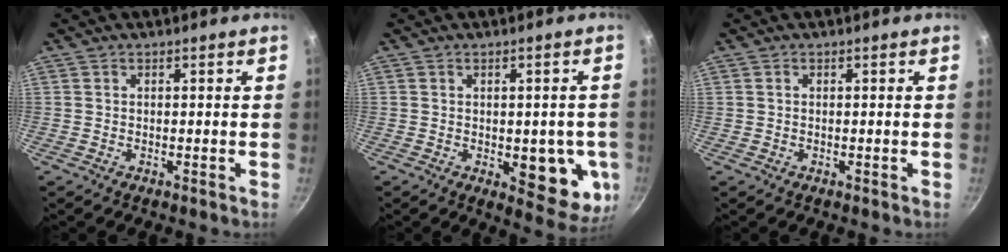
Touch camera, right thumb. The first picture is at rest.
{"total": 10.8, "force": [-1.7, 5.3, 9.2], "torque": [-0.069, -0.013, -0.016]}
{"total": 0.5, "force": [0.1, 0.4, 0.3], "torque": [-0.004, 0.004, 0.003]}